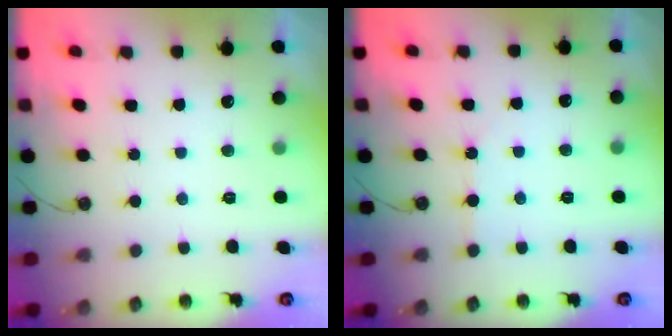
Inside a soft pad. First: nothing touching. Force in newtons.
{"total": 1.4, "press": 1.3, "slide": 0.3}